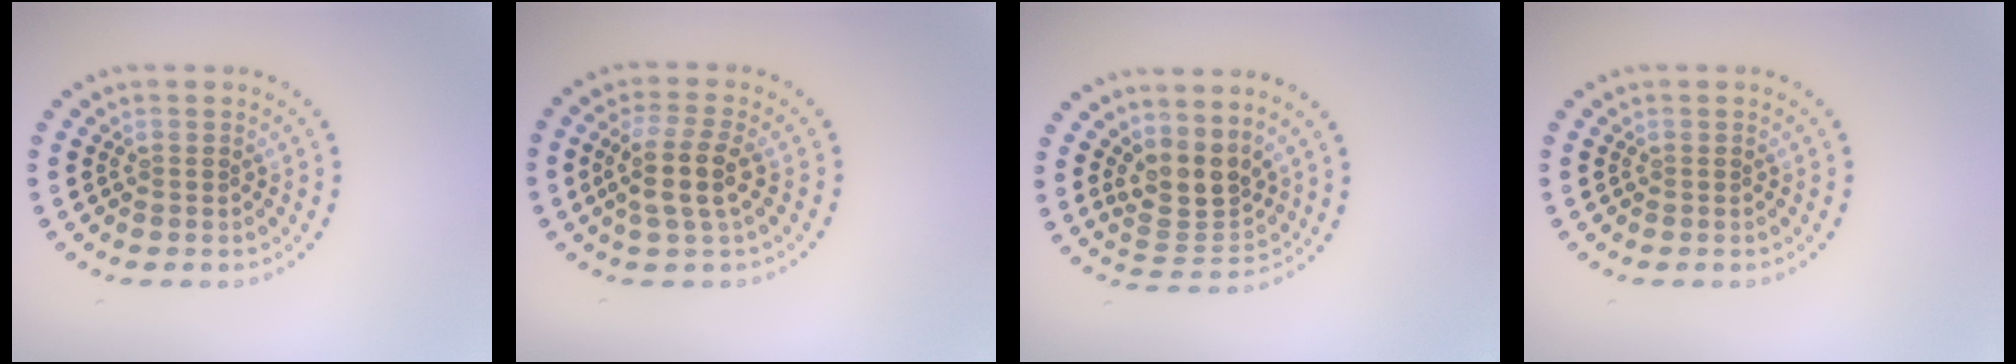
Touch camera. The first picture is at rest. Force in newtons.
{"total": 3.5, "press": 3.0, "slide": 1.7}
{"total": 3.5, "press": 2.5, "slide": 2.3}
{"total": 0.0}